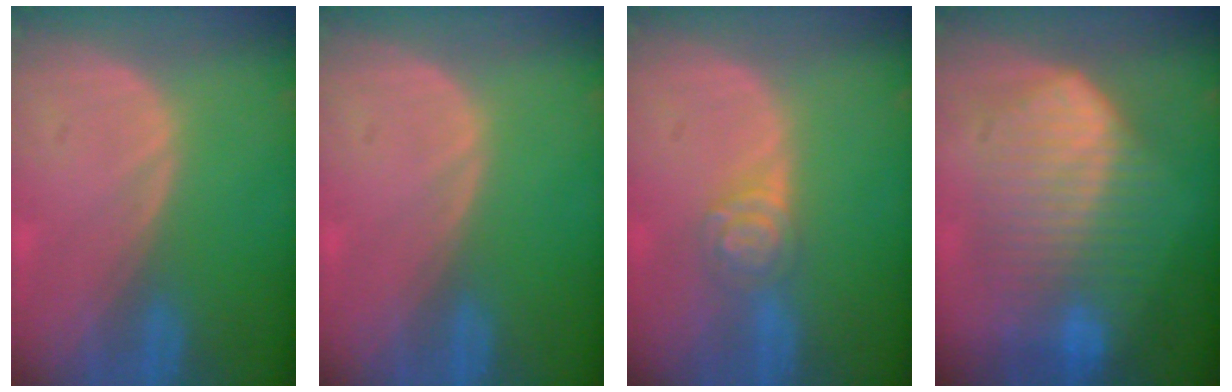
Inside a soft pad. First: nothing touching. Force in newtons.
{"total": 0.0}
{"total": 4.3, "press": 3.9, "slide": 1.9}
{"total": 10.5, "press": 10.4, "slide": 0.6}